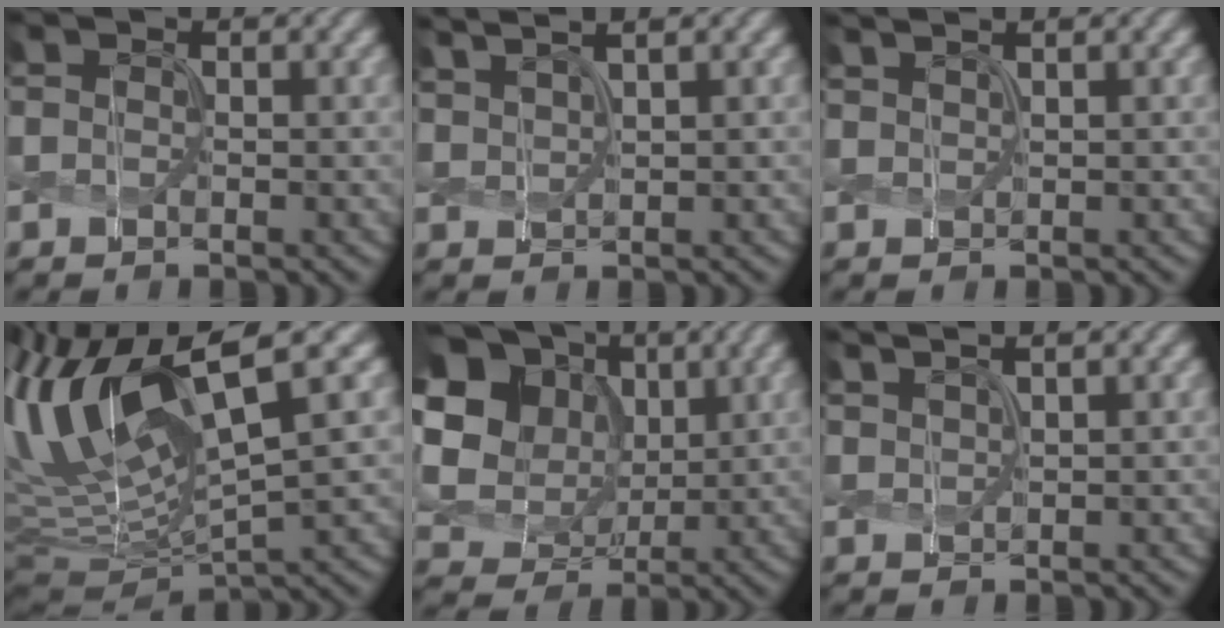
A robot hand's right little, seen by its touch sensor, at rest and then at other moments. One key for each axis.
{"total": 4.3, "fx": 3.4, "fy": 1.1, "fz": 2.5, "tx": -0.045, "ty": 0.020, "tz": 0.044}
{"total": 2.3, "fx": 1.8, "fy": 0.6, "fz": 1.3, "tx": -0.015, "ty": 0.011, "tz": 0.013}
{"total": 13.5, "fx": 4.1, "fy": 4.6, "fz": 12.0, "tx": -0.256, "ty": 0.012, "tz": 0.085}
{"total": 13.7, "fx": 3.5, "fy": 11.0, "fz": 7.3, "tx": -0.193, "ty": 0.020, "tz": 0.065}
{"total": 3.6, "fx": 2.8, "fy": 1.0, "fz": 2.1, "tx": -0.027, "ty": 0.020, "tz": 0.029}